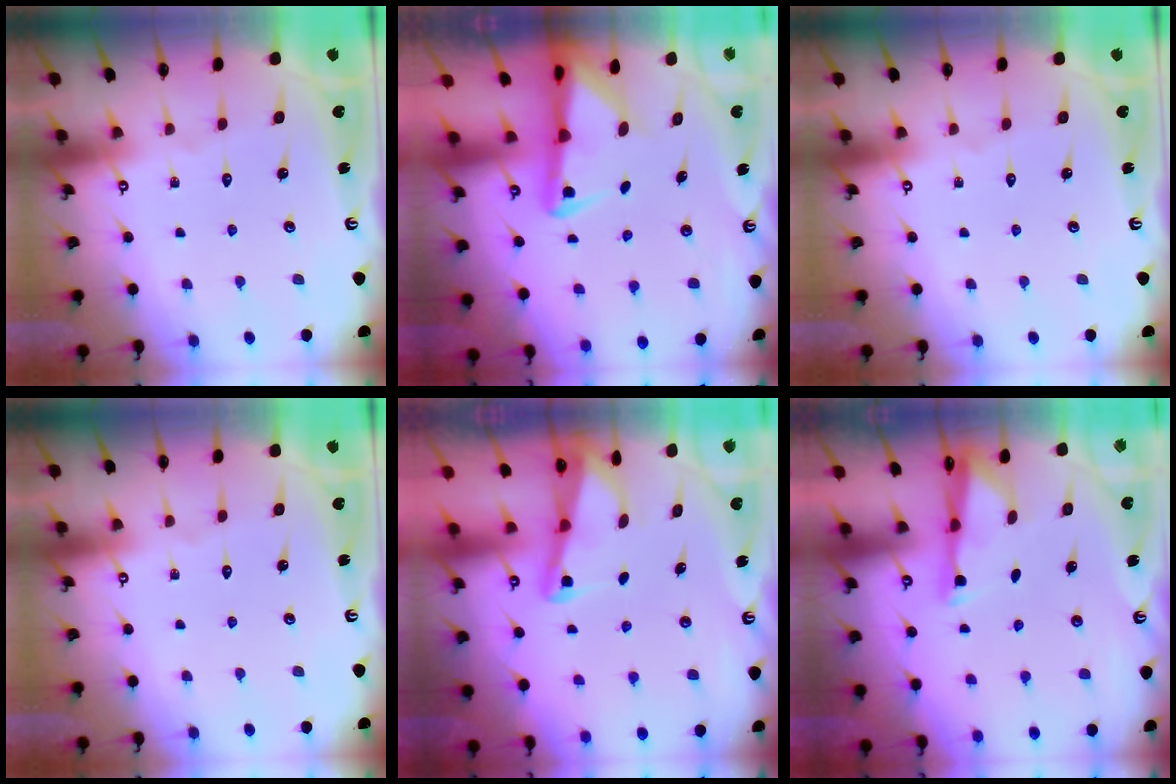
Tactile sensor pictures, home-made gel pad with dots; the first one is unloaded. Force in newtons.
{"total": 3.9, "press": 3.8, "slide": 0.7}
{"total": 0.0}
{"total": 0.0}
{"total": 2.2, "press": 2.2, "slide": 0.3}
{"total": 2.9, "press": 2.9, "slide": 0.6}